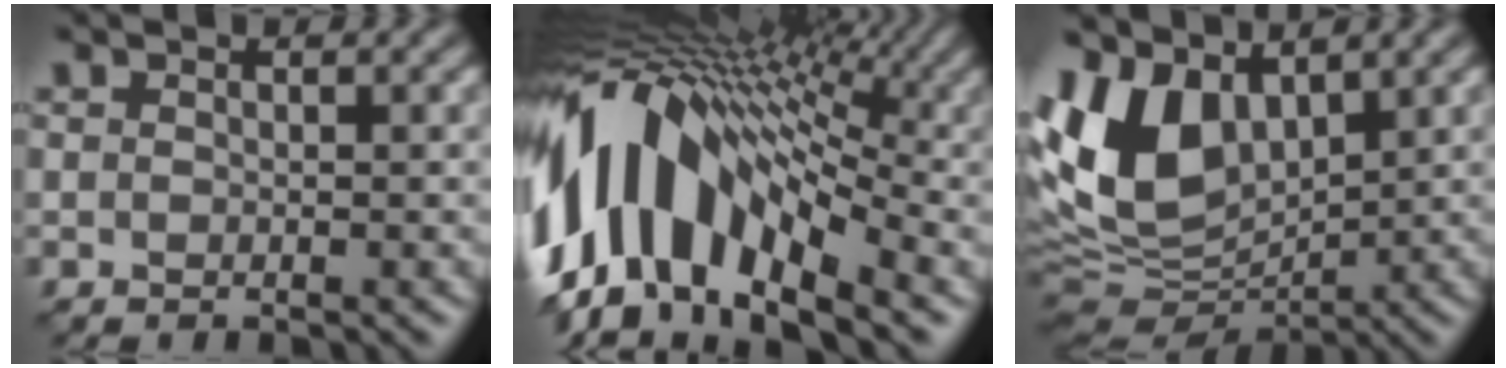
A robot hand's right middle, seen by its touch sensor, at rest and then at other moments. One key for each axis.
{"total": 13.9, "fx": -1.7, "fy": 7.5, "fz": 11.6, "tx": -0.202, "ty": 0.038, "tz": -0.048}
{"total": 7.7, "fx": 2.2, "fy": 4.9, "fz": 5.6, "tx": -0.124, "ty": -0.007, "tz": 0.038}